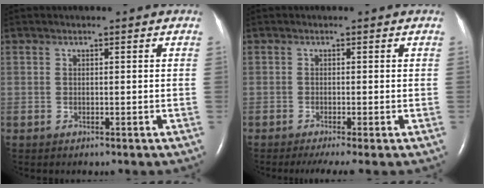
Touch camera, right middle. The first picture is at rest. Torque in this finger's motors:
{"motor_torque": [0.46, -0.34, 0.04, 0.00]}